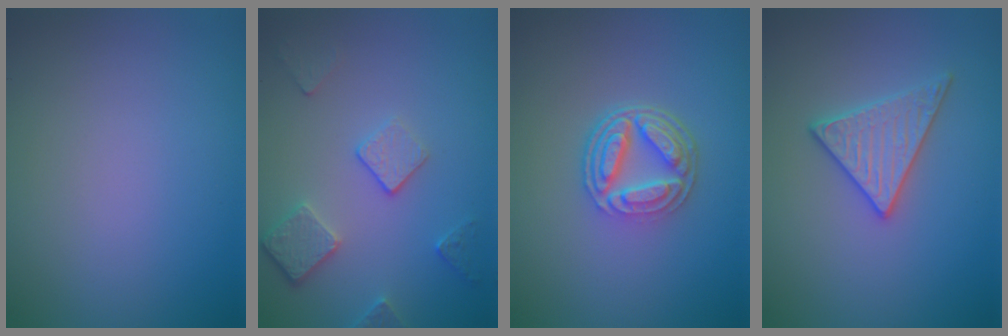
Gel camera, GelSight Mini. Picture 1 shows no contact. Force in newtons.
{"total": 3.7, "press": 3.0, "slide": 2.2}
{"total": 5.0, "press": 3.7, "slide": 3.4}
{"total": 3.0, "press": 3.0, "slide": 0.1}